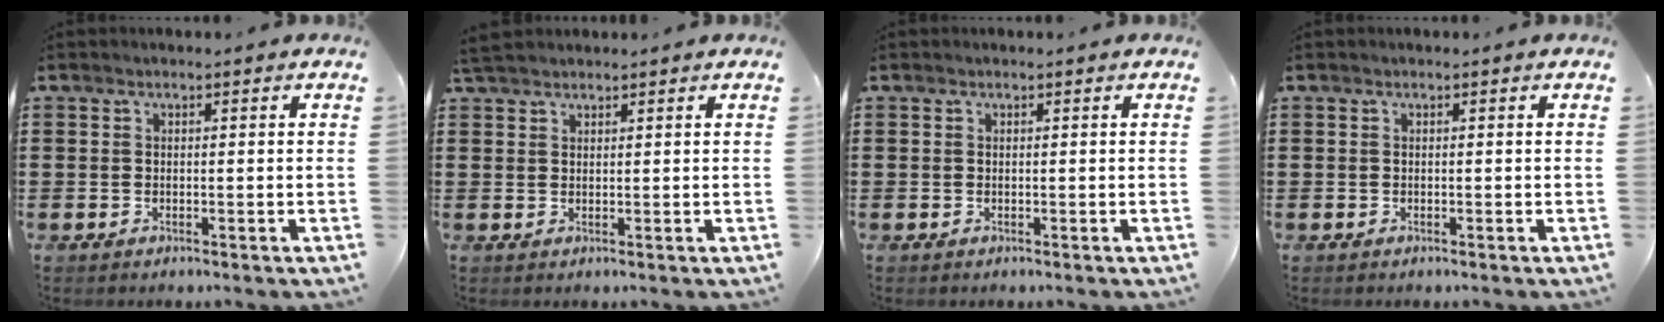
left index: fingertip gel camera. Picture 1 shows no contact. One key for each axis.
{"total": 2.3, "fx": 2.0, "fy": 0.7, "fz": 0.9, "tx": -0.022, "ty": 0.005, "tz": 0.040}
{"total": 0.0}
{"total": 0.0}